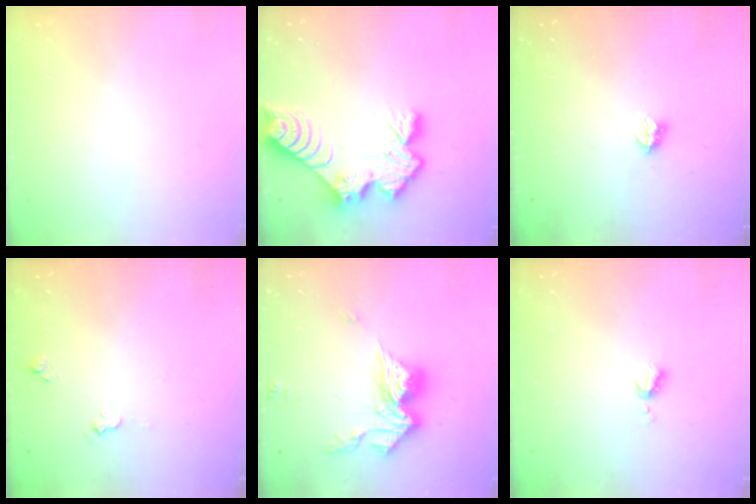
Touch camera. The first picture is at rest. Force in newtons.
{"total": 10.9, "press": 10.9, "slide": 0.8}
{"total": 3.6, "press": 3.6, "slide": 0.5}
{"total": 4.7, "press": 4.7, "slide": 0.5}
{"total": 14.7, "press": 14.6, "slide": 1.5}
{"total": 3.8, "press": 3.7, "slide": 0.6}